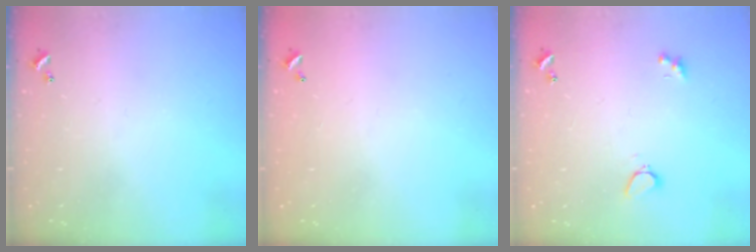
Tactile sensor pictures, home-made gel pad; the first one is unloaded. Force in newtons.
{"total": 2.9, "press": 2.9, "slide": 0.1}
{"total": 3.7, "press": 3.6, "slide": 0.7}